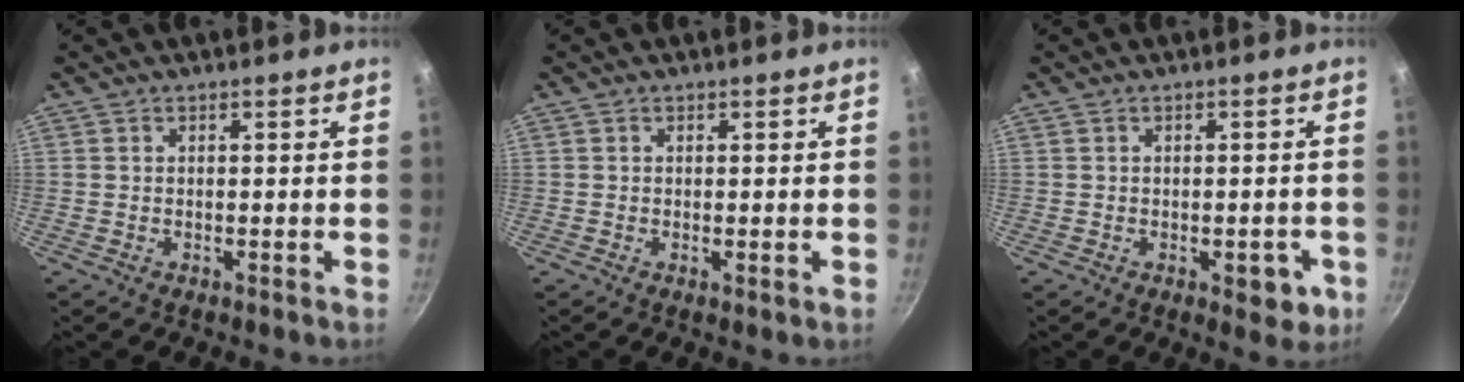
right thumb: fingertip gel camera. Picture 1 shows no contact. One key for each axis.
{"total": 0.8, "fx": -0.1, "fy": 0.3, "fz": 0.7, "tx": -0.014, "ty": -0.004, "tz": -0.002}
{"total": 4.6, "fx": -1.6, "fy": 2.3, "fz": 3.6, "tx": -0.022, "ty": 0.005, "tz": -0.015}